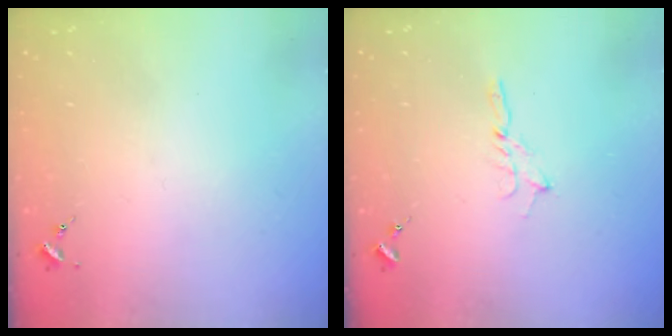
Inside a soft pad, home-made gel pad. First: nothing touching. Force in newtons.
{"total": 2.7, "press": 2.7, "slide": 0.3}